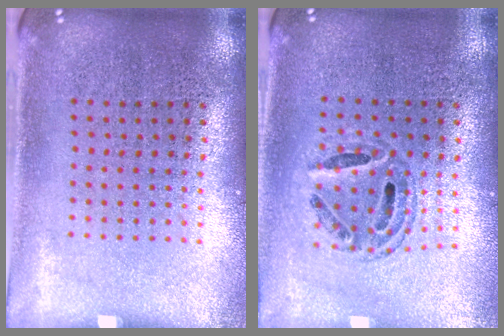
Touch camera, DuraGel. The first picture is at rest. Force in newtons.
{"total": 0.8, "press": 0.8, "slide": 0.1}